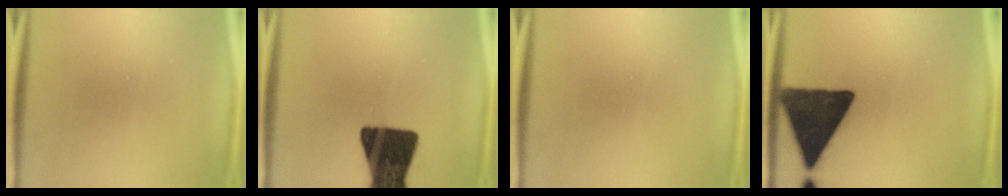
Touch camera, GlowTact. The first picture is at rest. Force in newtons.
{"total": 18.0}
{"total": 0.0}
{"total": 14.9}